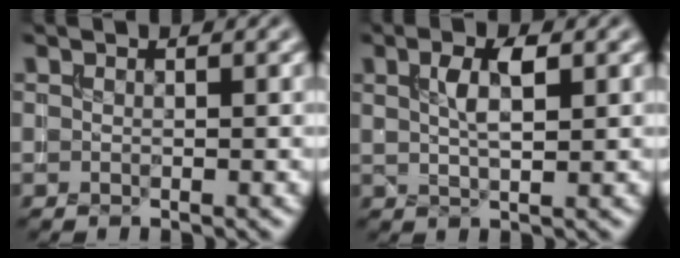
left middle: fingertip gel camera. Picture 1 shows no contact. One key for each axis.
{"total": 2.8, "fx": 0.9, "fy": 0.9, "fz": 2.5, "tx": -0.045, "ty": 0.004, "tz": 0.019}